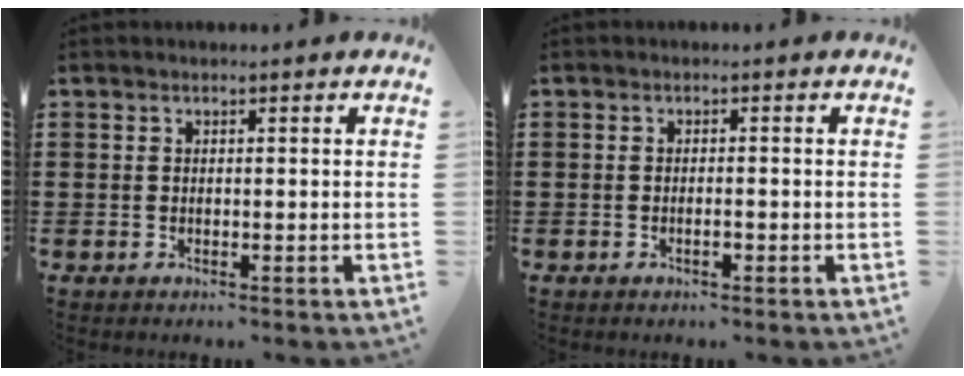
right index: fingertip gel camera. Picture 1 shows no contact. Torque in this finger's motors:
{"motor_torque": [-0.53, 0.42, 0.10, -0.01]}